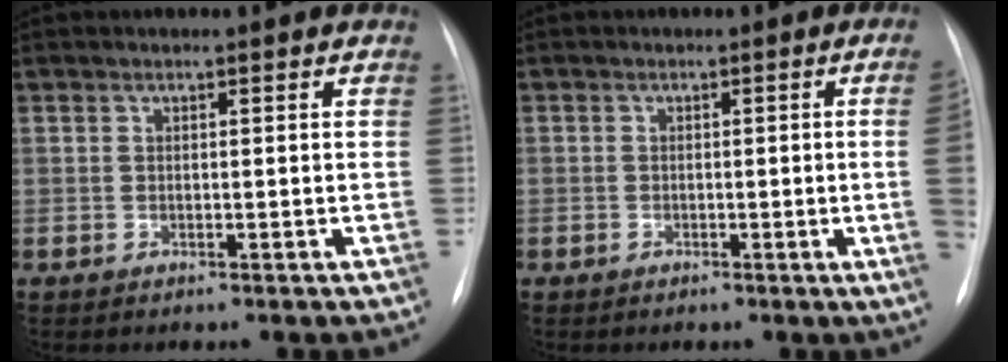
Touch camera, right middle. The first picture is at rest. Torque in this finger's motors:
{"motor_torque": [1.02, -1.12, -0.19, -0.21]}